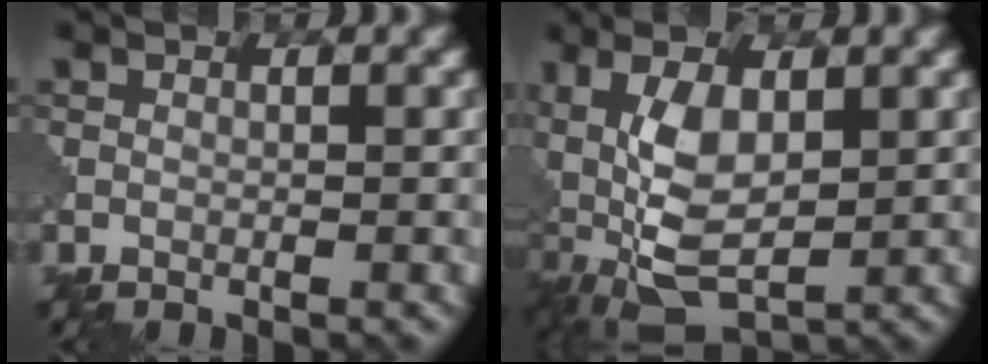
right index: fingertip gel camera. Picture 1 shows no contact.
{"total": 9.8, "force": [1.2, 4.8, 8.5], "torque": [-0.177, 0.005, 0.017]}